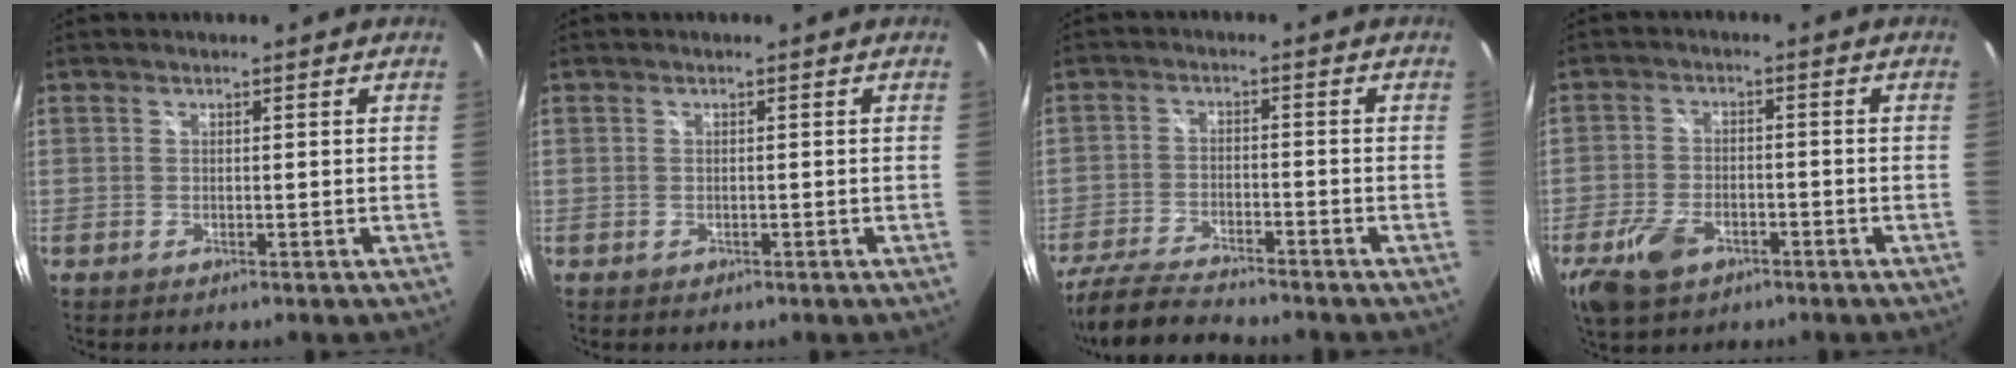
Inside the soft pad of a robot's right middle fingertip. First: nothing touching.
{"total": 0.8, "force": [-0.4, 0.6, 0.2], "torque": [-0.004, 0.001, -0.004]}
{"total": 11.0, "force": [-9.8, 1.6, 4.6], "torque": [-0.120, -0.019, -0.177]}
{"total": 9.0, "force": [-5.1, 5.1, 5.2], "torque": [-0.134, -0.012, -0.091]}